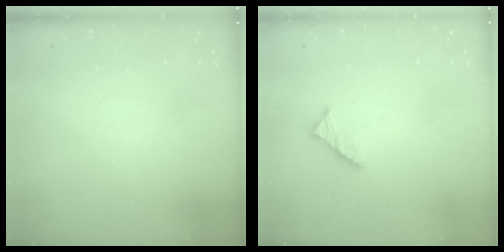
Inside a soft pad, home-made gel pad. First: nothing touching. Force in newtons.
{"total": 2.9, "press": 2.9, "slide": 0.4}